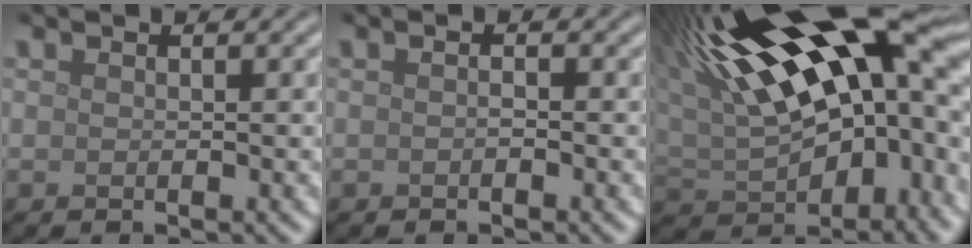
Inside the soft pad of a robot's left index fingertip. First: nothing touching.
{"total": 0.6, "force": [-0.2, 0.1, 0.5], "torque": [-0.011, 0.001, -0.004]}
{"total": 21.8, "force": [5.7, 9.9, 18.5], "torque": [-0.288, 0.035, 0.095]}